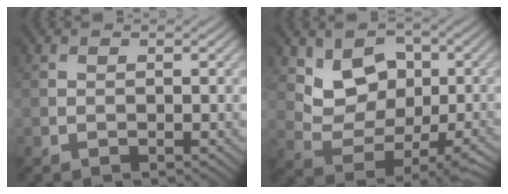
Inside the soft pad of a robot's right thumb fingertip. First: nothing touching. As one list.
[{"total": 5.5, "force": [2.1, 4.4, 2.6], "torque": [-0.036, -0.006, 0.037]}]